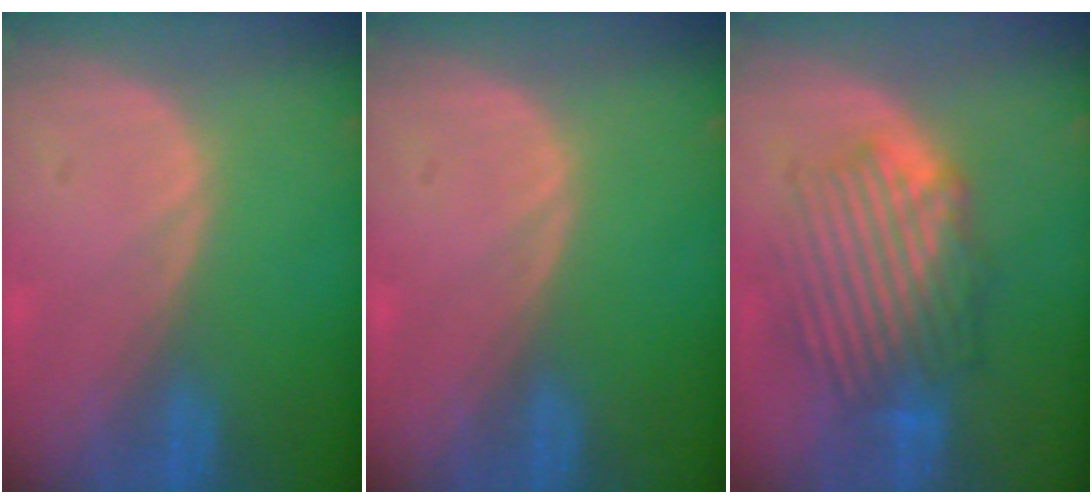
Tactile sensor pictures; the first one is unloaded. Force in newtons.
{"total": 0.0}
{"total": 8.7, "press": 8.4, "slide": 2.1}